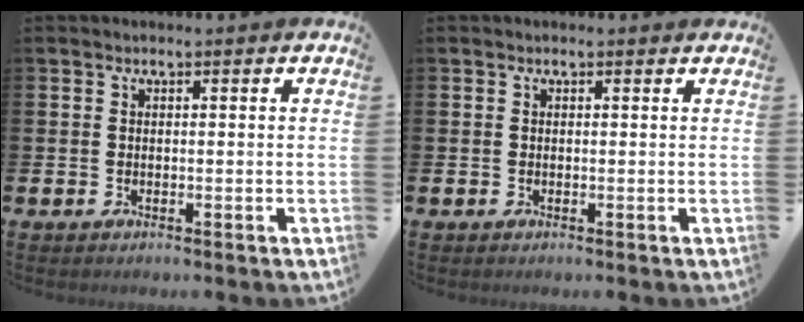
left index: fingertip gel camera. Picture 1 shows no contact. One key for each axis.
{"total": 0.0}